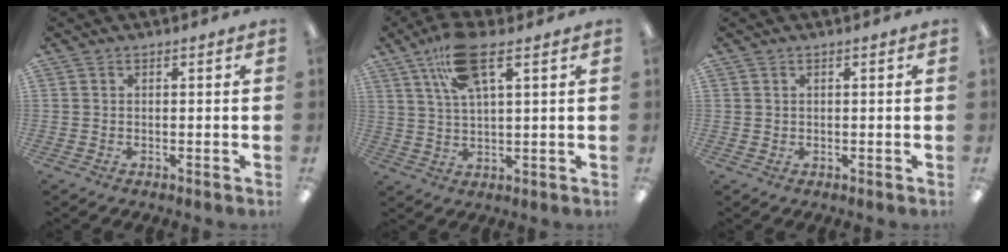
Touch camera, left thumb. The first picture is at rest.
{"total": 12.3, "force": [6.8, 4.3, 9.3], "torque": [-0.181, 0.002, 0.123]}
{"total": 0.8, "force": [0.4, 0.6, 0.2], "torque": [-0.004, 0.004, 0.008]}